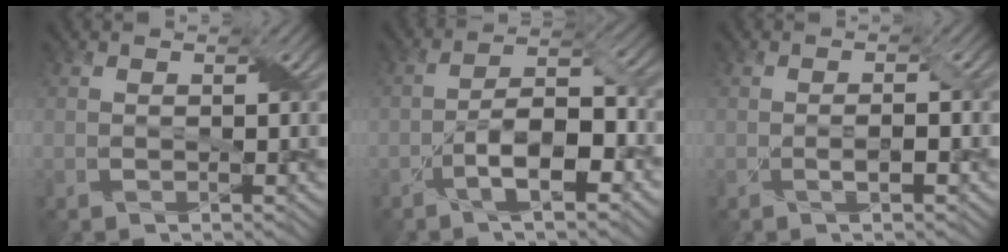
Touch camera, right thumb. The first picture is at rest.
{"total": 8.9, "force": [-4.1, 3.0, 7.4], "torque": [-0.120, 0.012, -0.077]}
{"total": 1.9, "force": [-0.5, 0.3, 1.8], "torque": [-0.034, 0.004, -0.010]}